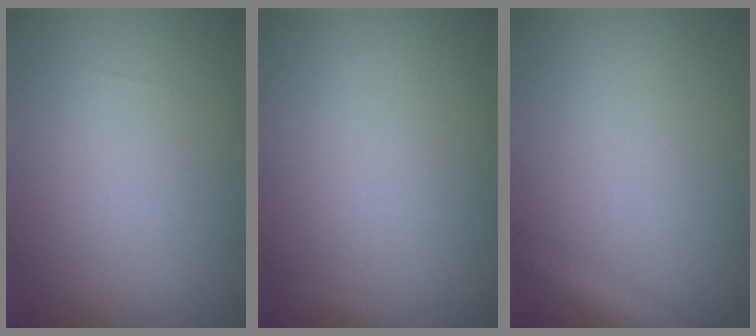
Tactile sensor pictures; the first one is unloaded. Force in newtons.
{"total": 0.7, "press": 0.7, "slide": 0.0}
{"total": 2.5, "press": 2.5, "slide": 0.1}